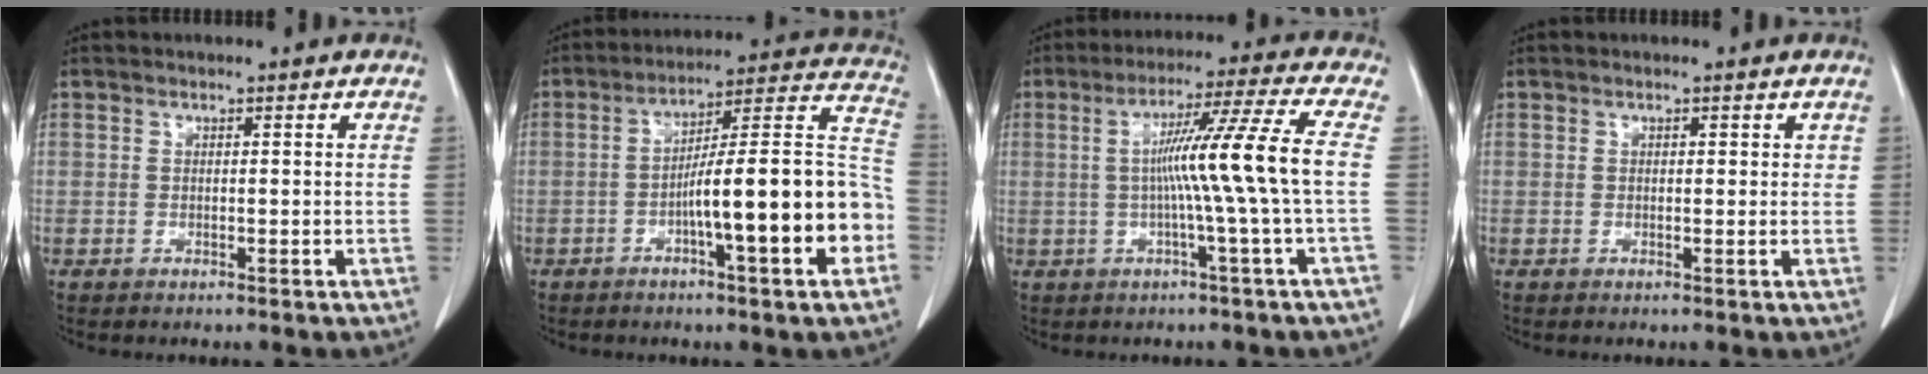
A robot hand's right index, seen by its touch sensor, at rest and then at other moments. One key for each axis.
{"total": 18.2, "fx": -5.1, "fy": 1.7, "fz": 17.4, "tx": -0.225, "ty": 0.028, "tz": -0.074}
{"total": 10.7, "fx": -0.6, "fy": -2.6, "fz": 10.4, "tx": -0.172, "ty": 0.011, "tz": -0.004}
{"total": 1.2, "fx": 0.5, "fy": 0.8, "fz": 0.7, "tx": -0.003, "ty": 0.001, "tz": 0.004}